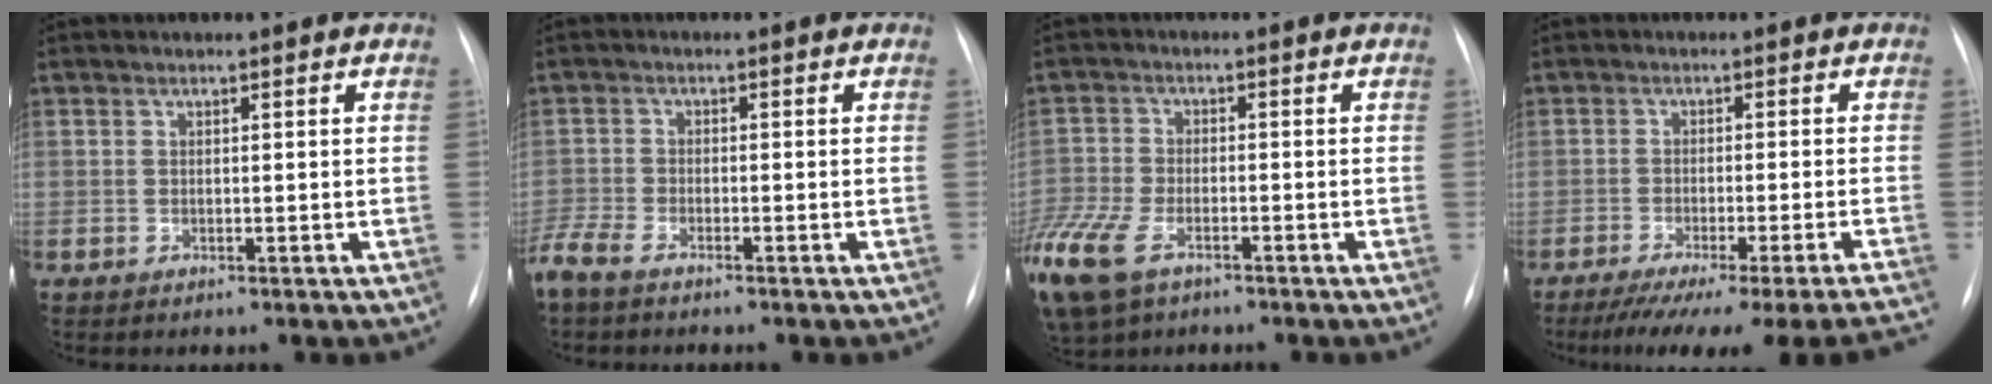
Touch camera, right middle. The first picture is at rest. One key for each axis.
{"total": 5.5, "fx": -4.5, "fy": 1.2, "fz": 3.0, "tx": -0.068, "ty": -0.009, "tz": -0.089}
{"total": 16.2, "fx": -9.5, "fy": 8.7, "fz": 9.8, "tx": -0.284, "ty": -0.026, "tz": -0.170}
{"total": 20.1, "fx": -17.8, "fy": -1.7, "fz": 9.2, "tx": -0.075, "ty": -0.051, "tz": -0.239}